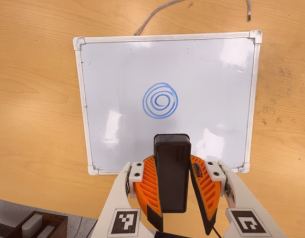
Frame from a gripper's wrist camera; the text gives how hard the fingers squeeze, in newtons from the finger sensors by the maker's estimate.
{"total": 8.5, "left": 7.3, "right": 9.7}